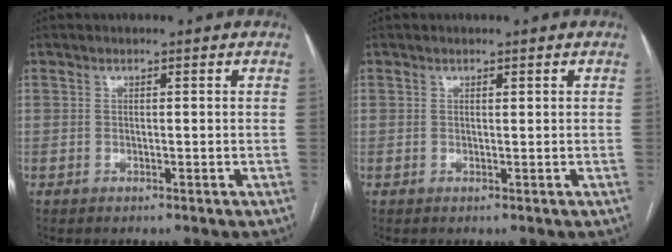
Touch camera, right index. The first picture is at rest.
{"total": 0.0}